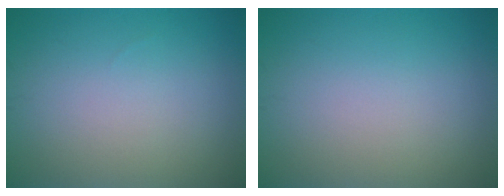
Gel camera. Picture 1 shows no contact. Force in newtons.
{"total": 0.0}